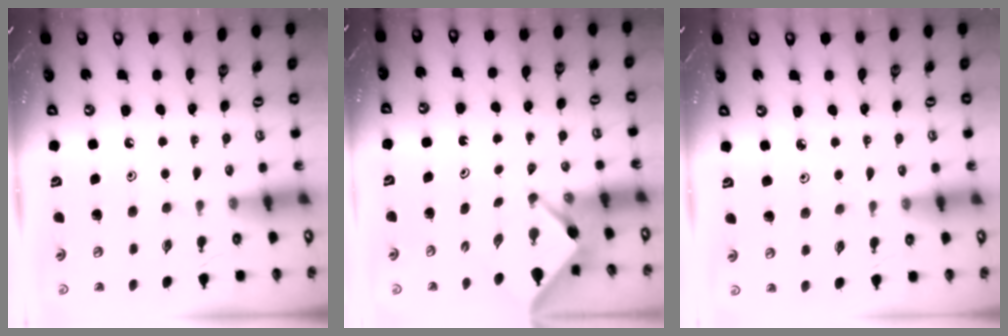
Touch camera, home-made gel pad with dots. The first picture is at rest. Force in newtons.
{"total": 3.1, "press": 3.1, "slide": 0.3}
{"total": 2.2, "press": 2.2, "slide": 0.3}